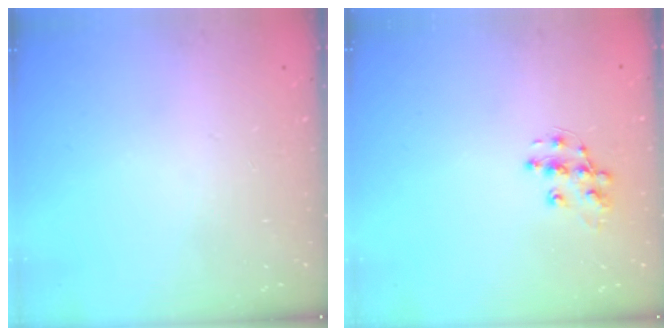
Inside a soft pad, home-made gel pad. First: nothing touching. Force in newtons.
{"total": 9.8, "press": 9.8, "slide": 0.6}